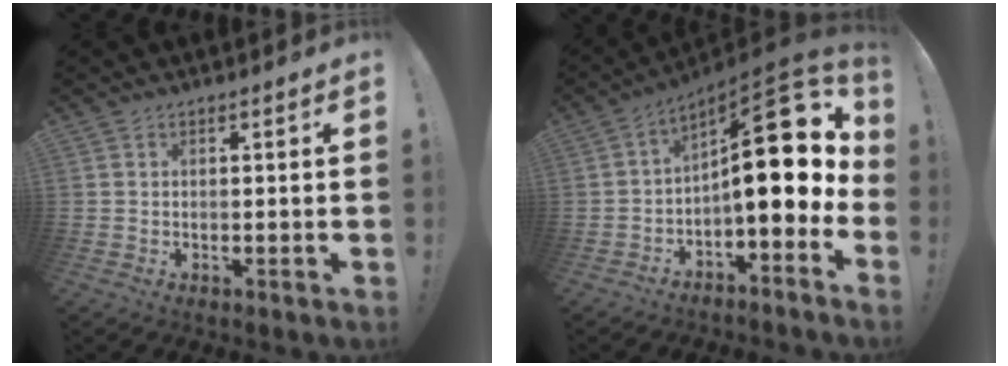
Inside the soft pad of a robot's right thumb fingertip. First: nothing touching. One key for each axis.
{"total": 18.8, "fx": 3.4, "fy": 6.9, "fz": 17.1, "tx": -0.233, "ty": -0.025, "tz": 0.061}